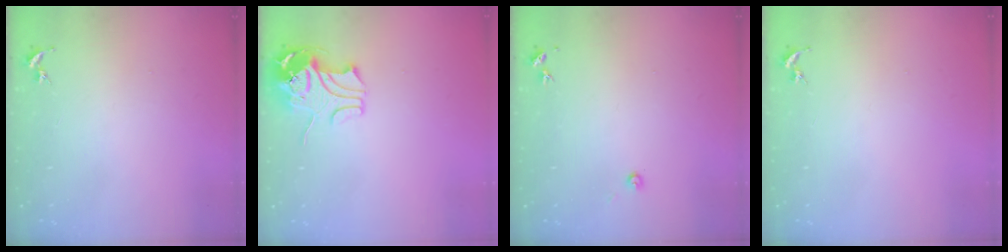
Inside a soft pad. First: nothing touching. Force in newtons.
{"total": 10.6, "press": 10.6, "slide": 0.8}
{"total": 2.7, "press": 2.7, "slide": 0.2}
{"total": 0.0}